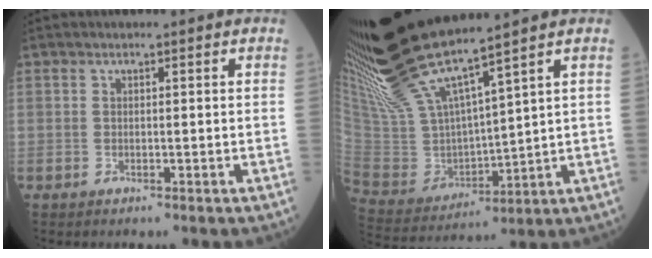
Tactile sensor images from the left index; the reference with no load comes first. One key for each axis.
{"total": 15.1, "fx": 12.6, "fy": 0.2, "fz": 8.4, "tx": -0.176, "ty": -0.007, "tz": 0.260}